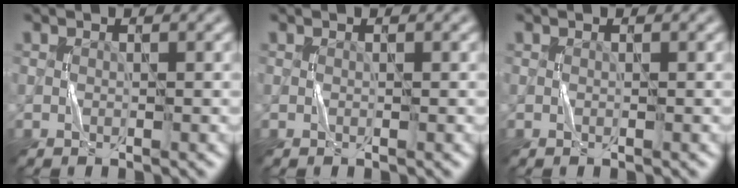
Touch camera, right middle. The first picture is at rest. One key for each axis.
{"total": 0.0}
{"total": 0.0}